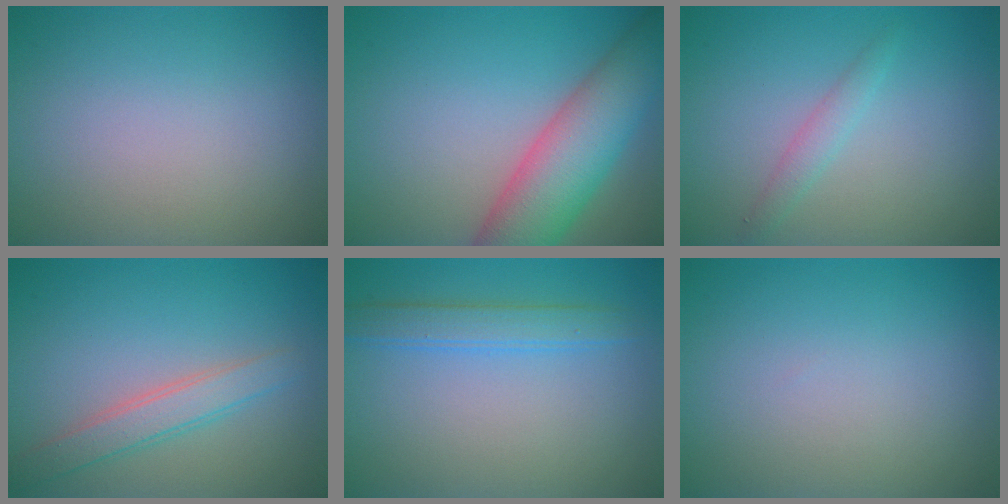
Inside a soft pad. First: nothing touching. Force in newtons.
{"total": 8.6, "press": 8.6, "slide": 0.3}
{"total": 1.1, "press": 1.1, "slide": 0.1}
{"total": 2.8, "press": 2.8, "slide": 0.2}
{"total": 2.0, "press": 2.0, "slide": 0.1}
{"total": 0.0}